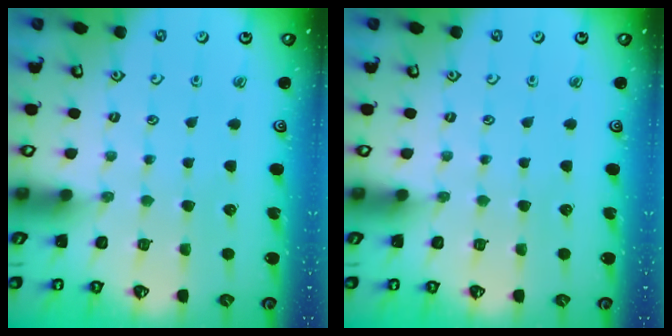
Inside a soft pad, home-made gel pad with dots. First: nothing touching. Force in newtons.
{"total": 0.0}